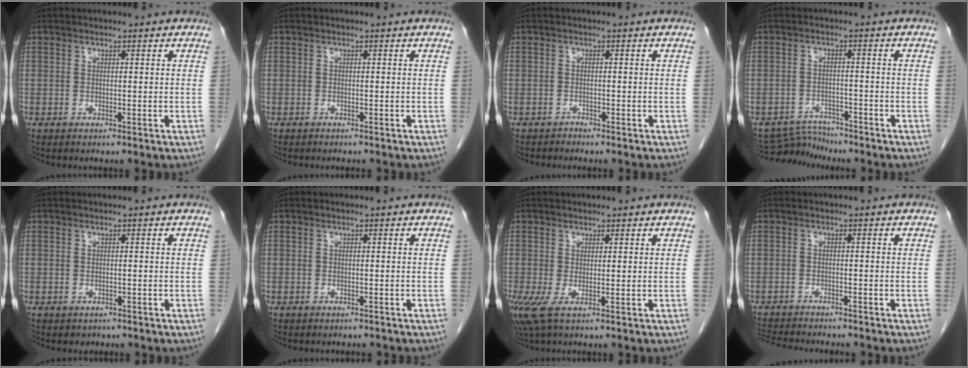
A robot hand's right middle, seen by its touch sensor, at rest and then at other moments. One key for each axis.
{"total": 2.0, "fx": -1.8, "fy": 0.6, "fz": 0.8, "tx": -0.017, "ty": -0.004, "tz": -0.016}
{"total": 0.6, "fx": -0.5, "fy": 0.0, "fz": -0.3, "tx": 0.001, "ty": -0.003, "tz": -0.011}
{"total": 4.4, "fx": -4.3, "fy": 0.6, "fz": -0.9, "tx": 0.013, "ty": -0.001, "tz": -0.072}
{"total": 1.0, "fx": -0.7, "fy": 0.7, "fz": 0.1, "tx": -0.007, "ty": 0.002, "tz": -0.006}
{"total": 1.9, "fx": -1.7, "fy": 0.8, "fz": 0.4, "tx": -0.015, "ty": -0.002, "tz": -0.018}
{"total": 2.8, "fx": -0.2, "fy": 0.3, "fz": 2.8, "tx": -0.069, "ty": -0.009, "tz": 0.004}
{"total": 8.2, "fx": -7.7, "fy": 1.4, "fz": 2.6, "tx": -0.043, "ty": -0.004, "tz": -0.116}